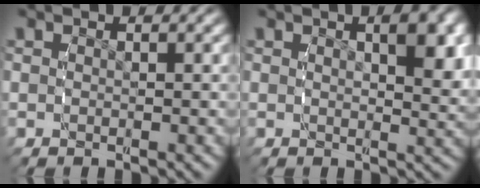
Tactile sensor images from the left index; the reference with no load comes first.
{"total": 3.0, "force": [0.8, 0.7, 2.8], "torque": [-0.029, -0.007, 0.020]}